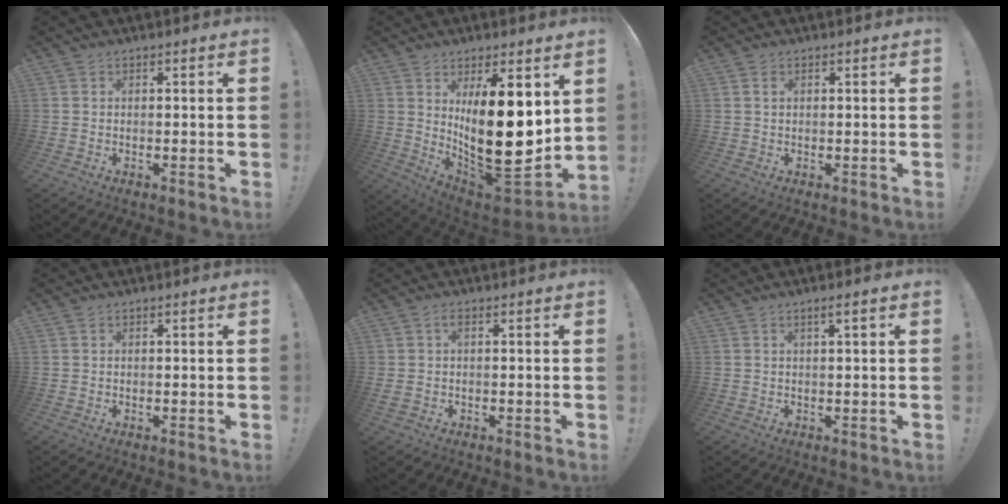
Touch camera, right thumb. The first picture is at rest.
{"total": 22.0, "force": [3.7, 8.6, 19.9], "torque": [-0.325, -0.055, 0.070]}
{"total": 1.2, "force": [0.5, 0.7, 0.9], "torque": [-0.011, 0.000, 0.007]}
{"total": 0.5, "force": [0.4, 0.3, 0.1], "torque": [-0.004, 0.002, 0.008]}
{"total": 1.6, "force": [0.2, 0.4, 1.6], "torque": [-0.026, 0.001, 0.001]}
{"total": 2.2, "force": [0.8, 0.0, 2.1], "torque": [-0.034, -0.002, 0.011]}